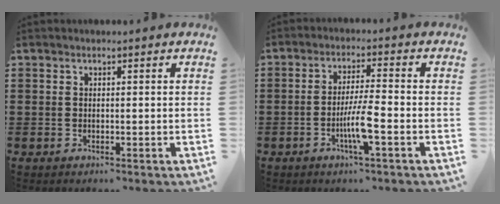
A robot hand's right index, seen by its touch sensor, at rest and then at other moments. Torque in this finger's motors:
{"motor_torque": [1.82, 0.01, 0.51, 0.09]}